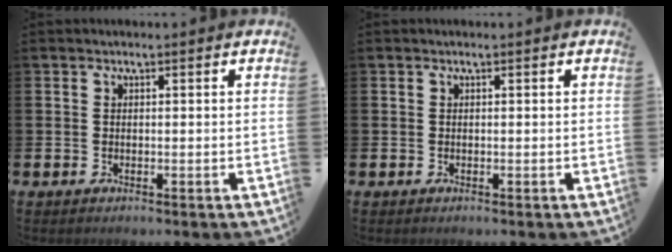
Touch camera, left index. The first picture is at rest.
{"total": 0.0}